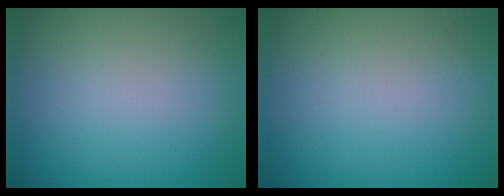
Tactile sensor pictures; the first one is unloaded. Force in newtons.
{"total": 0.0}